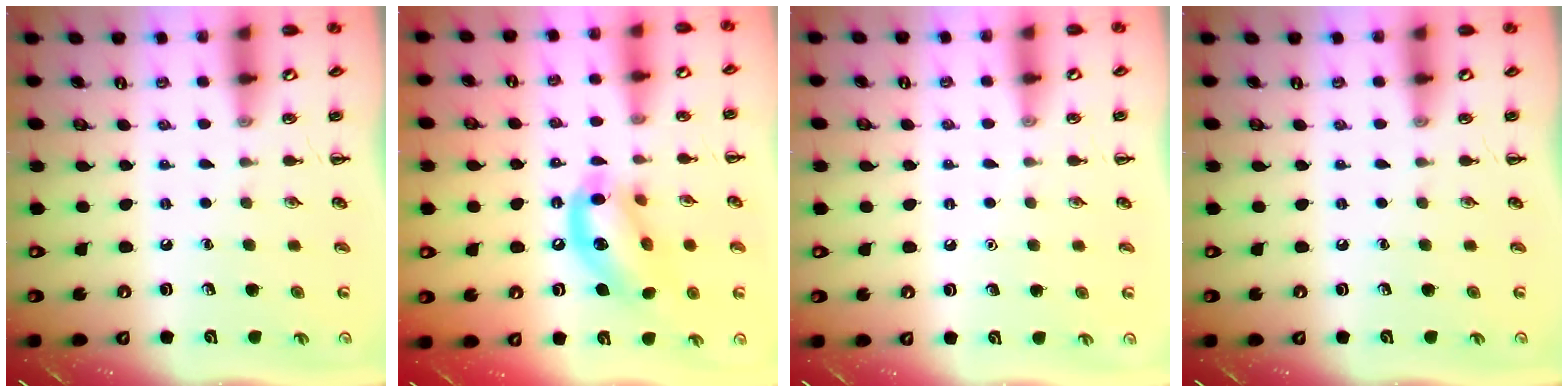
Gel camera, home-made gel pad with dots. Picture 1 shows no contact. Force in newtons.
{"total": 13.5, "press": 13.1, "slide": 3.0}
{"total": 1.5, "press": 1.5, "slide": 0.1}
{"total": 0.0}